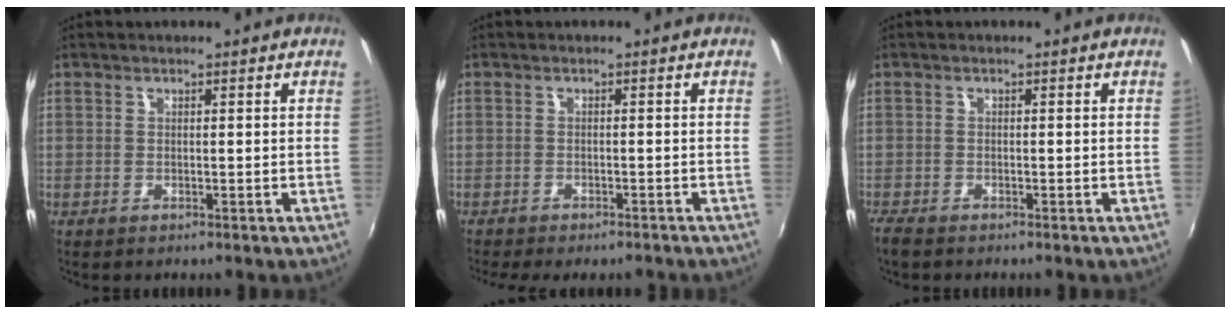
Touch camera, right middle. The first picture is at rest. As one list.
[{"total": 6.1, "force": [-5.2, 1.4, 2.8], "torque": [-0.066, -0.022, -0.074]}, {"total": 2.1, "force": [-1.9, 0.4, 0.9], "torque": [-0.024, -0.009, -0.039]}]